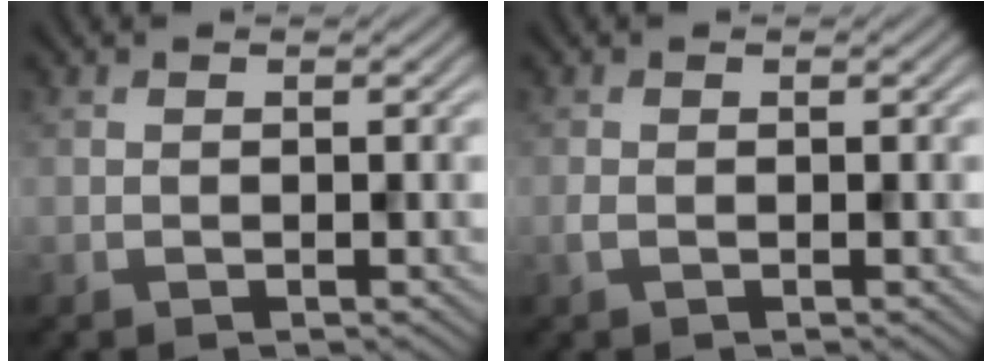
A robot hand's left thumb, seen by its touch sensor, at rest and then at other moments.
{"total": 0.8, "force": [-0.2, 0.3, 0.7], "torque": [-0.020, -0.001, -0.006]}